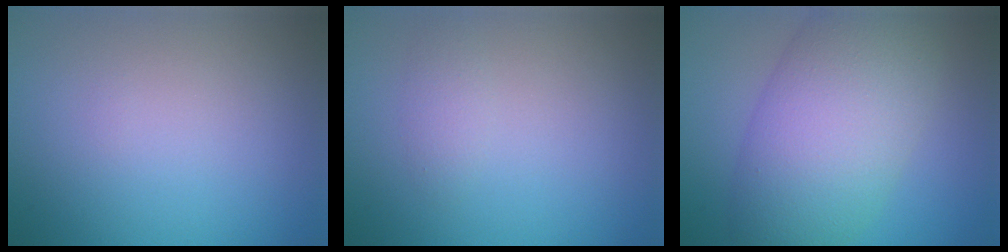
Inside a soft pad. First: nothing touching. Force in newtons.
{"total": 1.1, "press": 1.1, "slide": 0.1}
{"total": 9.6, "press": 9.6, "slide": 0.4}